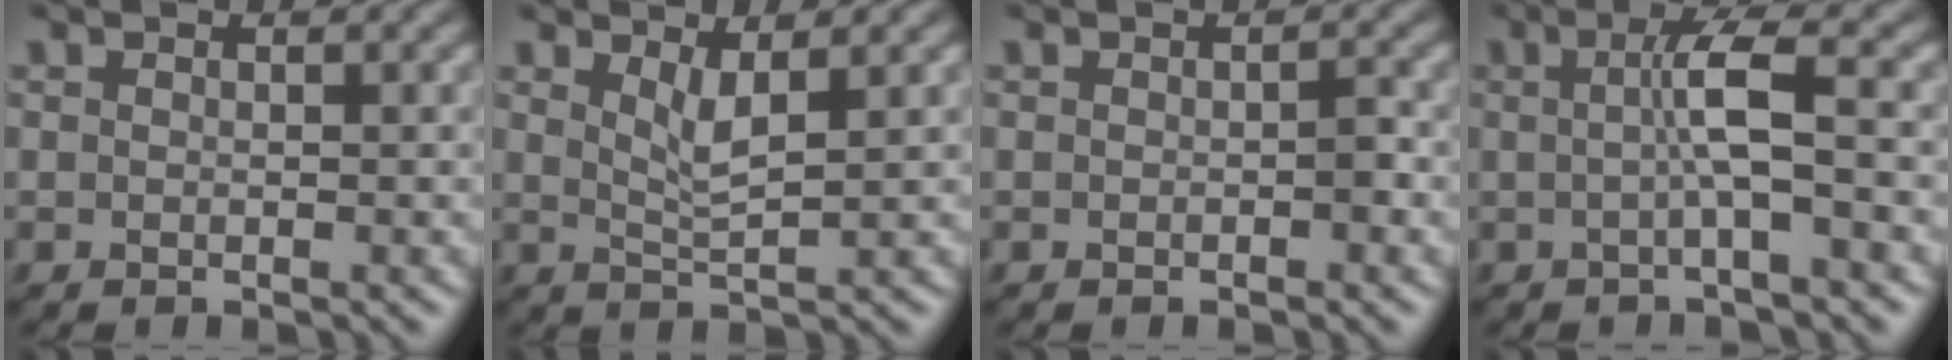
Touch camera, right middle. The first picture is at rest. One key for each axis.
{"total": 2.2, "fx": 1.1, "fy": 0.5, "fz": 1.8, "tx": -0.032, "ty": -0.006, "tz": 0.021}
{"total": 0.8, "fx": -0.2, "fy": 0.3, "fz": 0.7, "tx": -0.011, "ty": 0.004, "tz": -0.002}
{"total": 3.8, "fx": -0.1, "fy": 0.5, "fz": 3.8, "tx": -0.069, "ty": 0.005, "tz": -0.004}